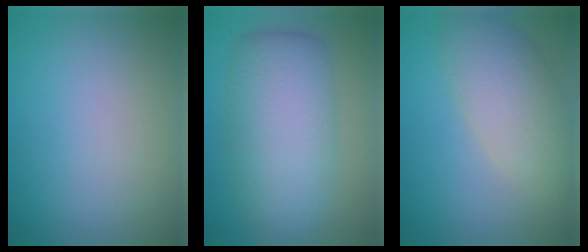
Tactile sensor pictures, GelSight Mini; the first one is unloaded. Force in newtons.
{"total": 8.3, "press": 8.3, "slide": 0.4}
{"total": 5.5, "press": 5.5, "slide": 0.6}